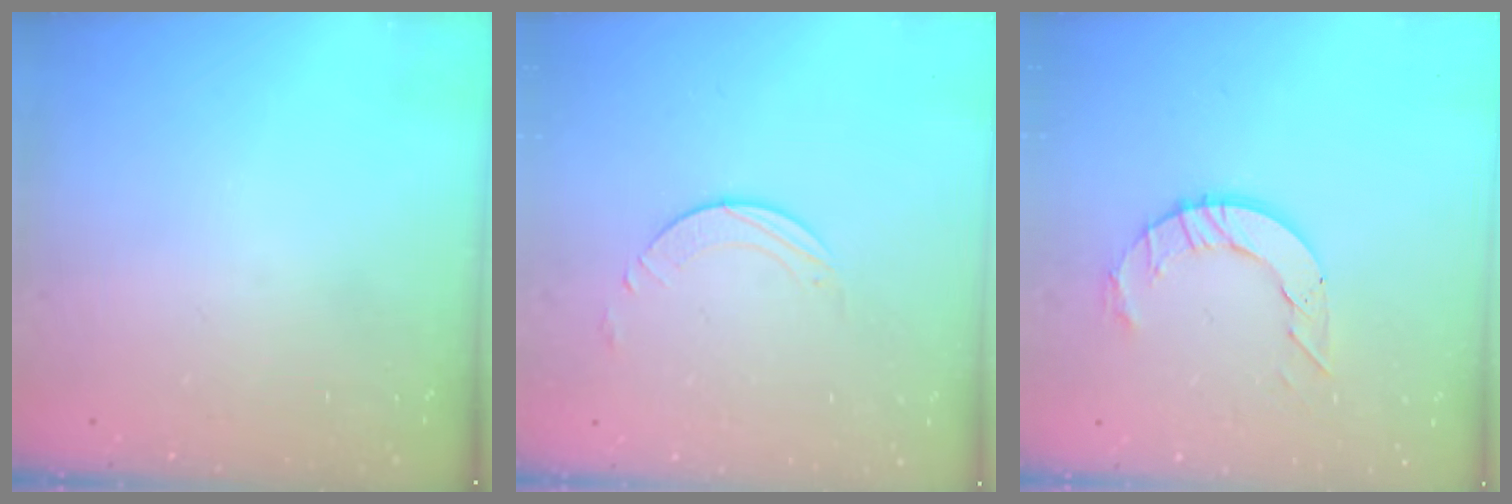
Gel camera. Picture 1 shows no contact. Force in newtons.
{"total": 3.2, "press": 3.2, "slide": 0.3}
{"total": 9.0, "press": 8.9, "slide": 0.8}